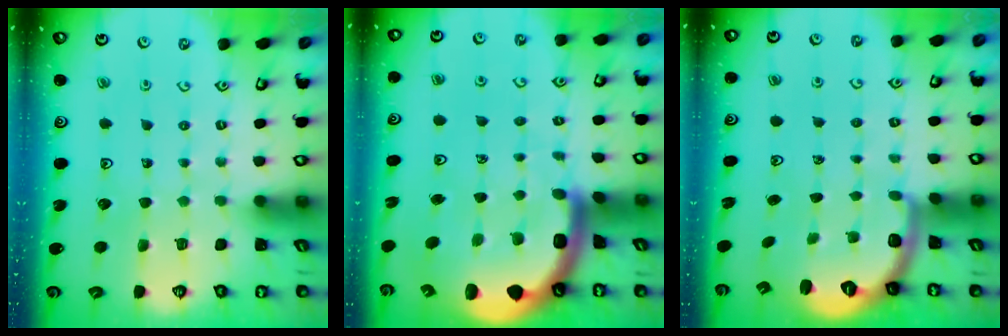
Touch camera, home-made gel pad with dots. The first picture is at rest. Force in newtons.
{"total": 10.8, "press": 10.6, "slide": 2.1}
{"total": 2.7, "press": 1.7, "slide": 2.0}